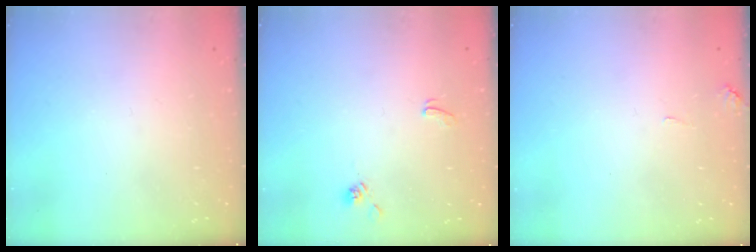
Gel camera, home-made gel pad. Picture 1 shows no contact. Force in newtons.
{"total": 1.4, "press": 1.4, "slide": 0.4}
{"total": 2.0, "press": 2.0, "slide": 0.5}